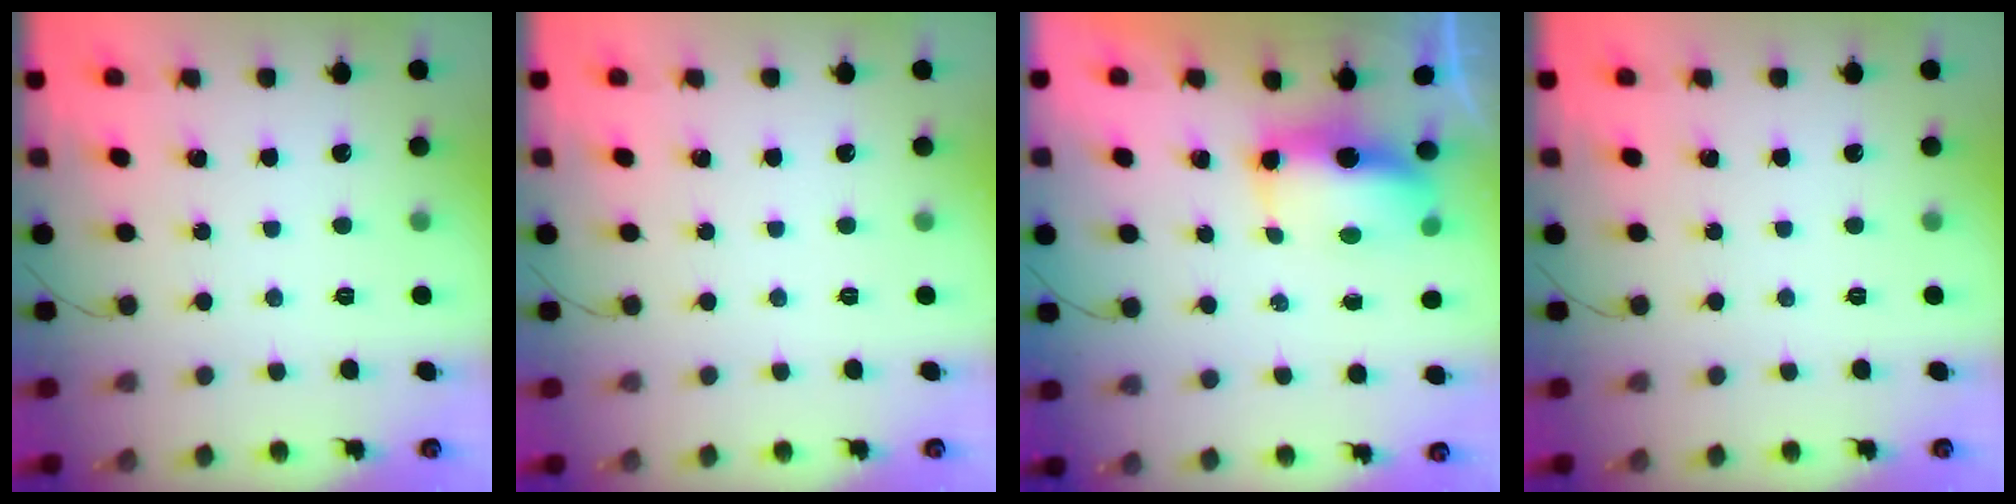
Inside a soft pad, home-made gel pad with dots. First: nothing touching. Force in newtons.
{"total": 0.0}
{"total": 7.4, "press": 7.3, "slide": 1.4}
{"total": 0.0}